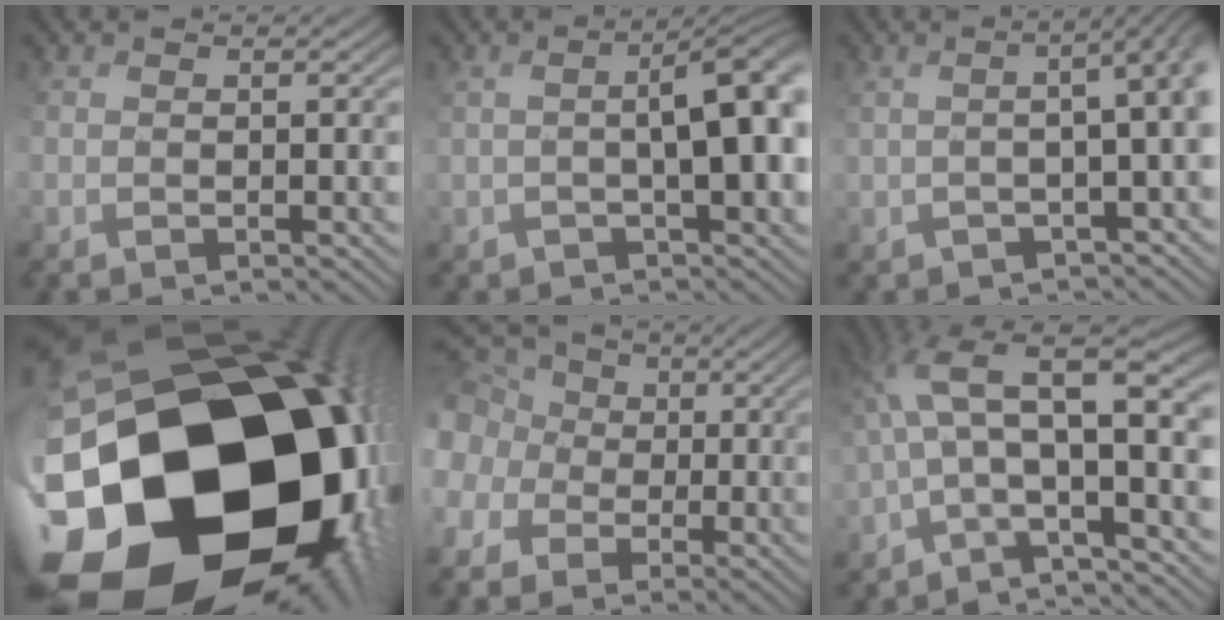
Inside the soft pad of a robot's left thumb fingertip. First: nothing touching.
{"total": 6.0, "force": [0.0, 1.6, 5.8], "torque": [-0.070, 0.012, 0.008]}
{"total": 6.1, "force": [-0.4, 1.9, 5.8], "torque": [-0.037, 0.011, -0.005]}
{"total": 23.9, "force": [-7.4, 19.4, 11.8], "torque": [-0.184, -0.088, -0.131]}
{"total": 14.7, "force": [-0.3, 13.9, 4.8], "torque": [-0.190, -0.004, -0.037]}
{"total": 10.8, "force": [-0.7, 3.1, 10.4], "torque": [-0.202, 0.023, -0.003]}